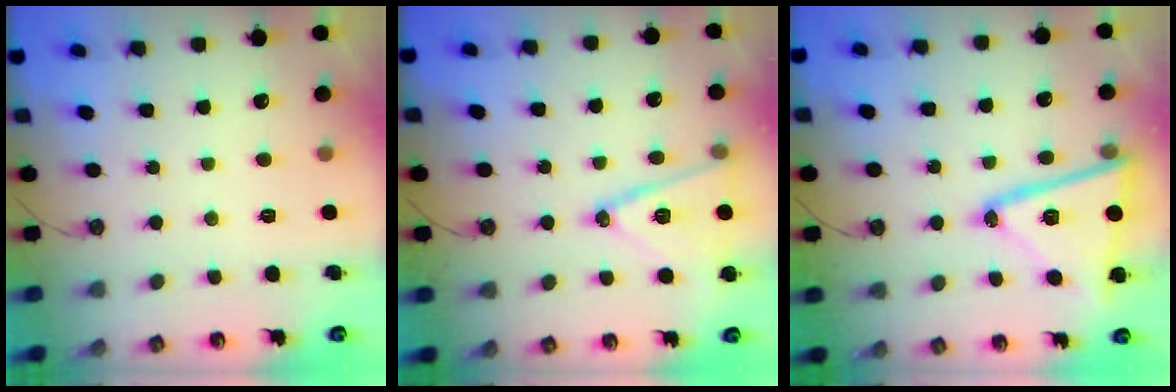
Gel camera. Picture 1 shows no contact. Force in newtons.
{"total": 14.9, "press": 14.6, "slide": 3.3}
{"total": 19.7, "press": 19.7, "slide": 1.4}